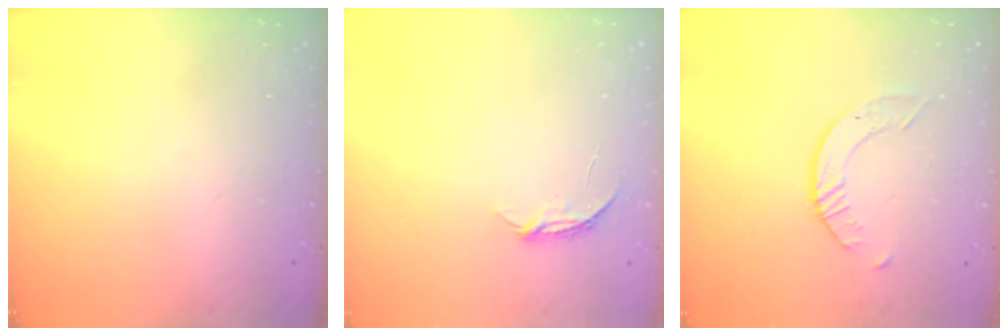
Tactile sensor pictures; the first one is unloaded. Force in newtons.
{"total": 3.8, "press": 3.8, "slide": 0.5}
{"total": 2.4, "press": 2.4, "slide": 0.3}